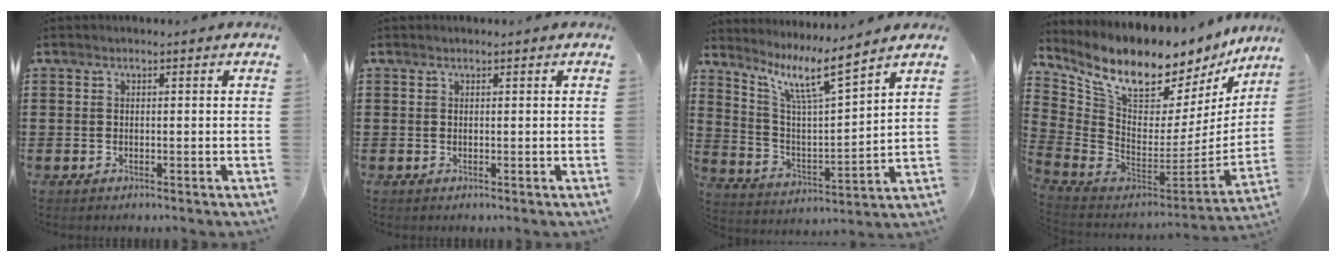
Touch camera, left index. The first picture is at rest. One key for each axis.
{"total": 0.0}
{"total": 9.7, "fx": 7.0, "fy": 1.0, "fz": 6.7, "tx": -0.144, "ty": -0.031, "tz": 0.117}
{"total": 10.5, "fx": 8.3, "fy": 3.8, "fz": 5.4, "tx": -0.126, "ty": -0.080, "tz": 0.140}